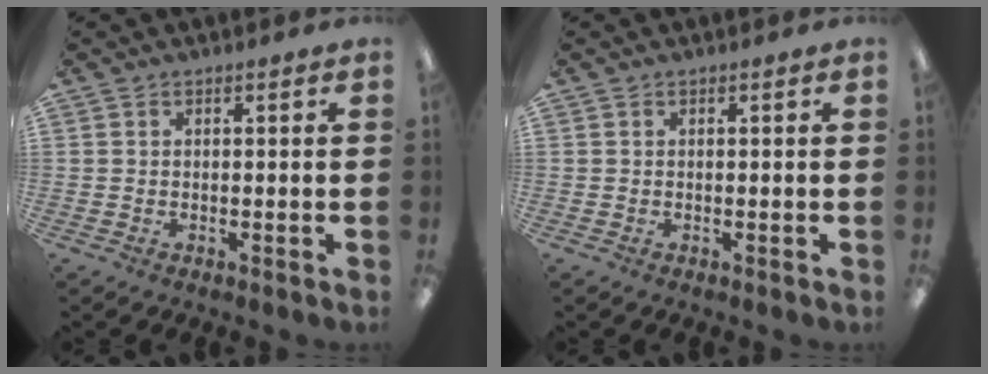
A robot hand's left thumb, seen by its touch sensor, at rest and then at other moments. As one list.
[{"total": 0.0}]